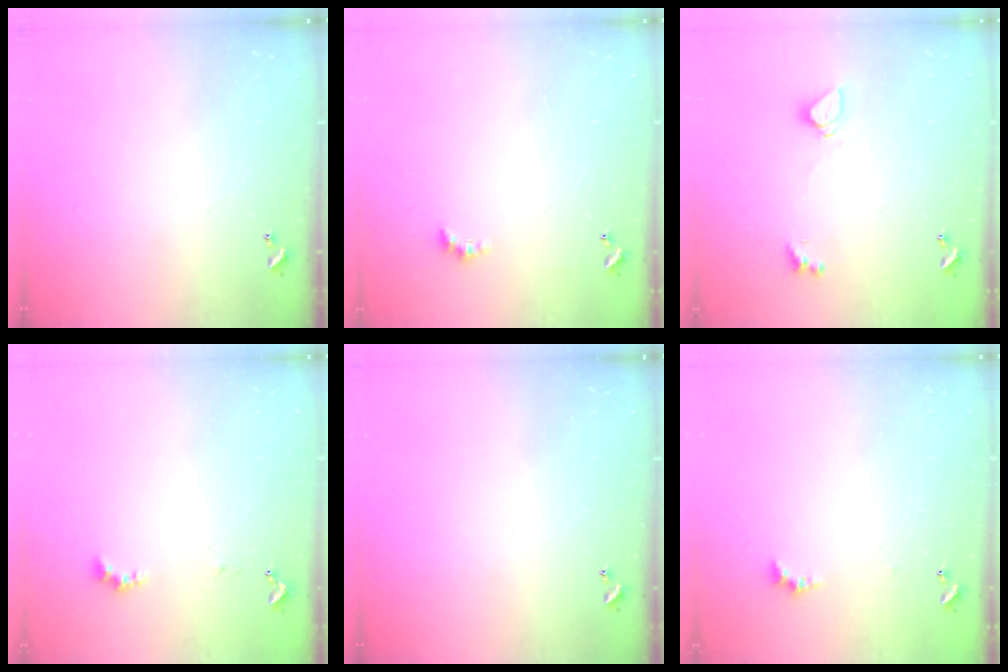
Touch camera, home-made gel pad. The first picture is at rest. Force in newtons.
{"total": 1.5, "press": 1.4, "slide": 0.6}
{"total": 1.5, "press": 1.4, "slide": 0.5}
{"total": 1.5, "press": 1.4, "slide": 0.5}
{"total": 0.0}
{"total": 0.0}